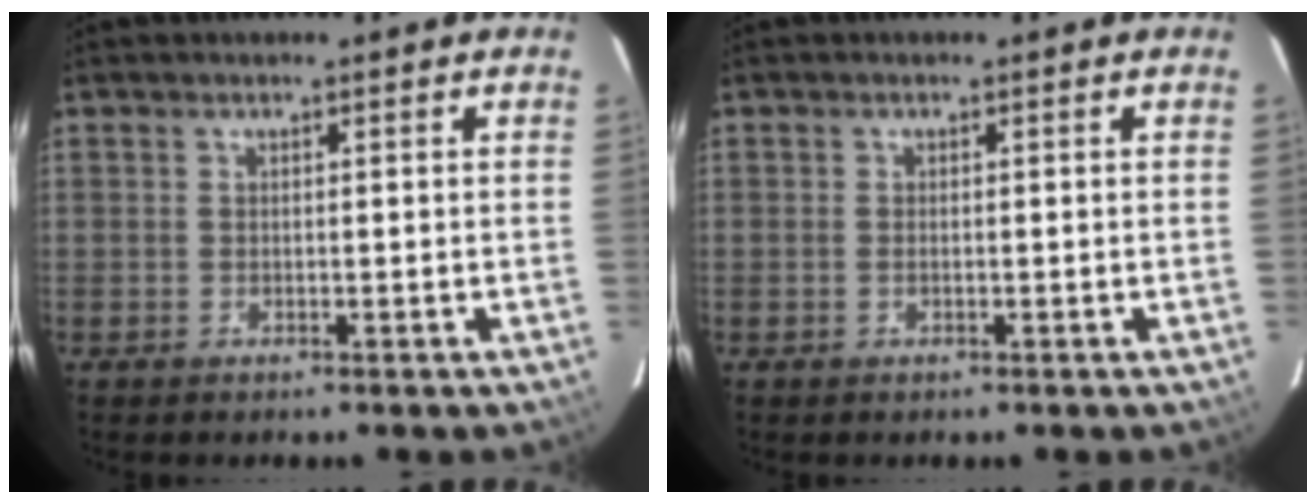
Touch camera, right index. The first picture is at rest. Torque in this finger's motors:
{"motor_torque": [-0.08, 0.00, -0.04, 0.00]}